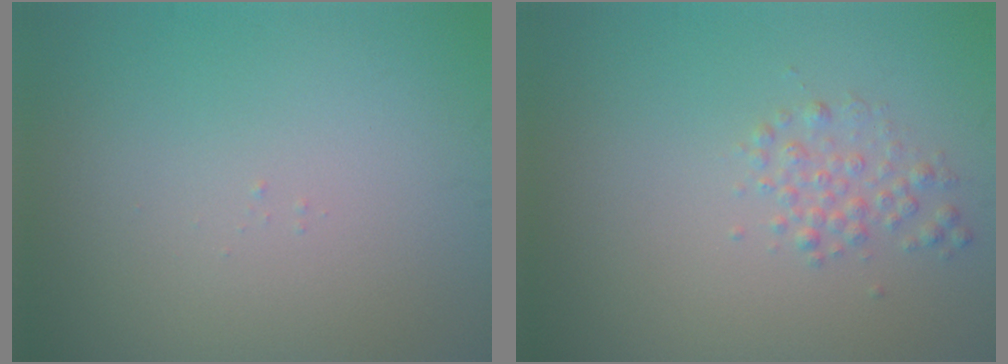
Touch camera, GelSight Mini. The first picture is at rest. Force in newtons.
{"total": 1.7, "press": 1.7, "slide": 0.0}